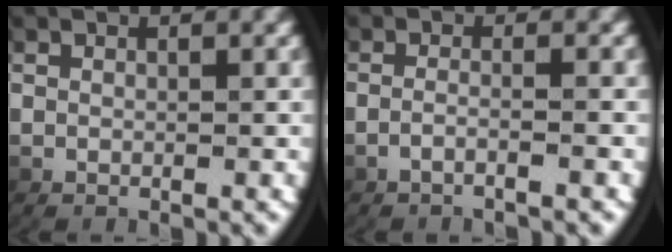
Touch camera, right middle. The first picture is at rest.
{"total": 1.6, "force": [-1.2, -0.3, 1.1], "torque": [-0.036, -0.005, -0.017]}